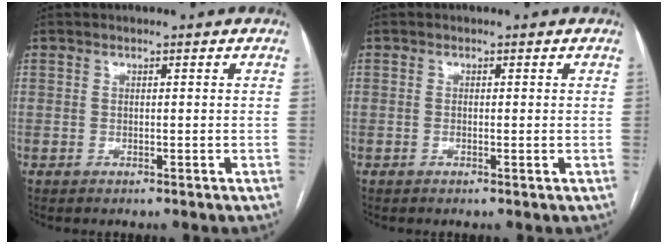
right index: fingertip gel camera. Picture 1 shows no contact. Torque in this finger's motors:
{"motor_torque": [-0.69, 0.20, -0.03, 0.00]}